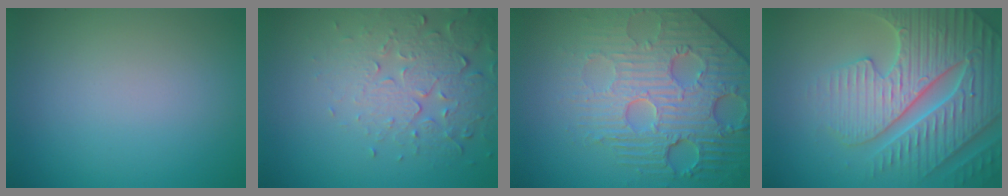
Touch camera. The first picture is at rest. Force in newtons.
{"total": 5.1, "press": 3.7, "slide": 3.5}
{"total": 7.0, "press": 5.7, "slide": 4.1}
{"total": 7.6, "press": 7.4, "slide": 1.8}